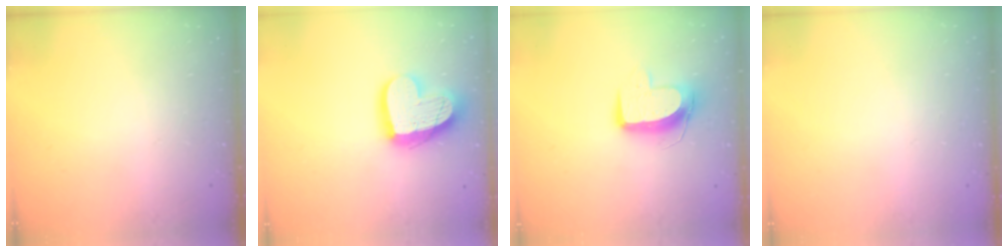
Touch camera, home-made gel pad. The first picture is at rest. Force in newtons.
{"total": 17.8, "press": 17.7, "slide": 1.7}
{"total": 10.2, "press": 10.2, "slide": 0.2}
{"total": 0.0}